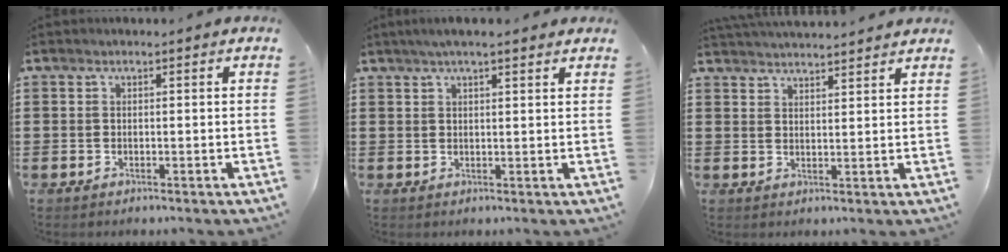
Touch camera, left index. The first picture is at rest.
{"total": 3.1, "force": [2.3, 0.3, 2.0], "torque": [-0.044, 0.005, 0.042]}
{"total": 2.9, "force": [2.9, -0.1, 0.0], "torque": [-0.009, -0.008, 0.054]}